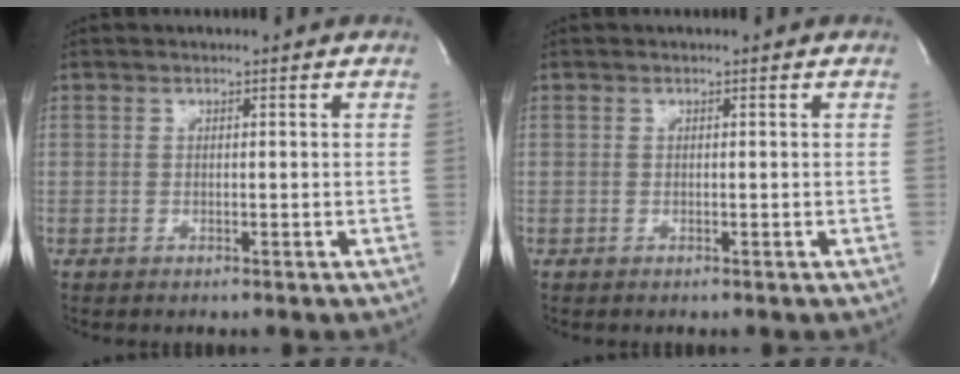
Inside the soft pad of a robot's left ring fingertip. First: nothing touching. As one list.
[{"total": 0.0}]